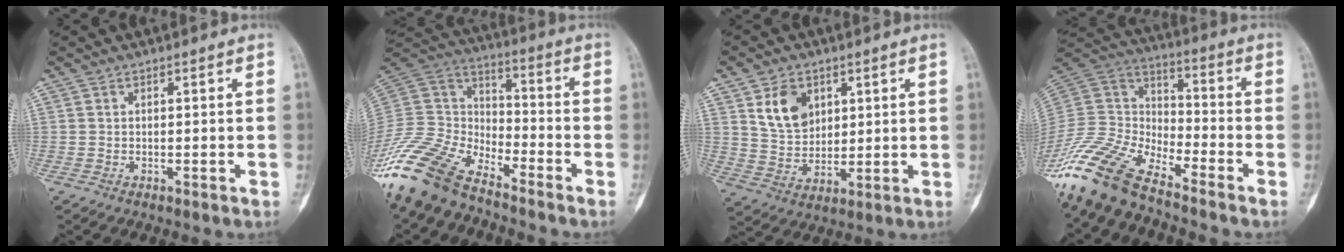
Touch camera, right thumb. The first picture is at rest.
{"total": 17.7, "force": [-14.4, 7.3, 7.4], "torque": [-0.140, 0.077, -0.284]}
{"total": 9.0, "force": [3.7, 6.5, 5.1], "torque": [-0.066, -0.023, 0.078]}
{"total": 15.5, "force": [-13.0, 4.6, 7.1], "torque": [-0.137, 0.072, -0.265]}